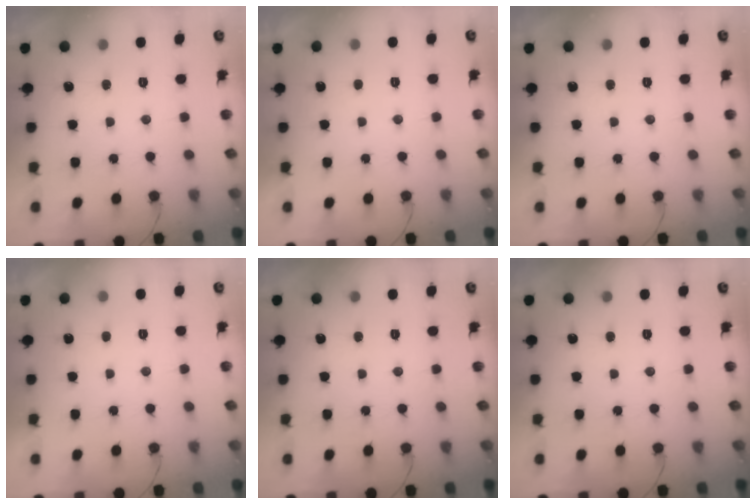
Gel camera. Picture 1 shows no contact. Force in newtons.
{"total": 2.3, "press": 2.2, "slide": 0.4}
{"total": 0.0}
{"total": 2.3, "press": 2.2, "slide": 0.3}
{"total": 0.0}
{"total": 0.0}